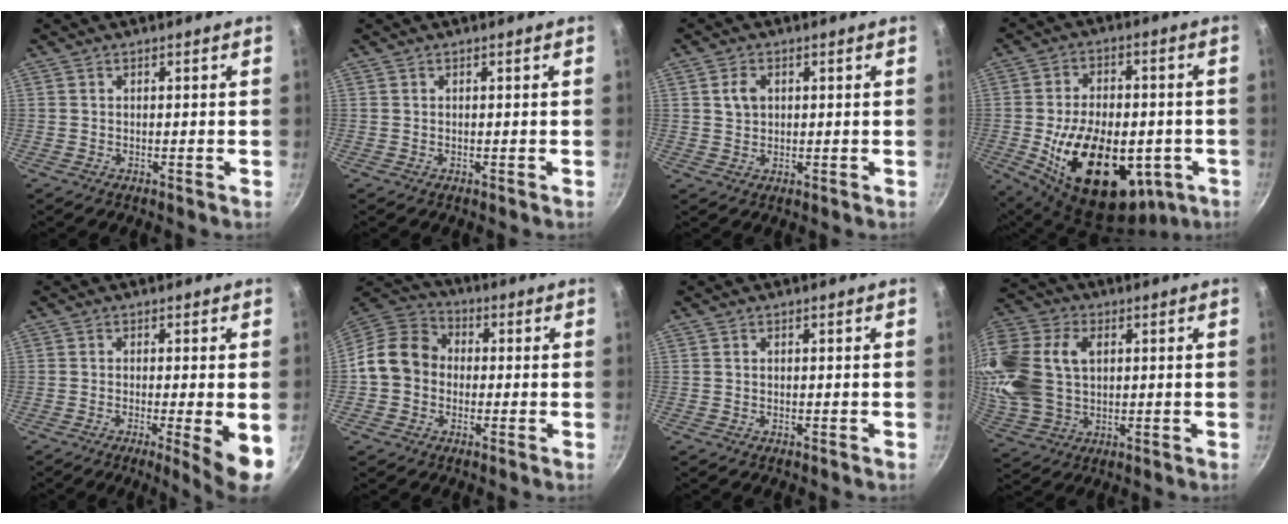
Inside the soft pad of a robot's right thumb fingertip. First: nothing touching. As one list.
[{"total": 0.0}, {"total": 3.3, "force": [0.9, 2.5, 2.0], "torque": [-0.027, 0.002, 0.016]}, {"total": 24.1, "force": [-5.4, 14.7, 18.2], "torque": [-0.285, 0.008, -0.063]}, {"total": 7.4, "force": [-1.8, 0.6, 7.1], "torque": [-0.098, -0.007, -0.022]}, {"total": 11.9, "force": [-0.7, 10.1, 6.3], "torque": [-0.078, 0.031, -0.035]}, {"total": 0.0}, {"total": 22.2, "force": [5.3, 15.9, 14.5], "torque": [-0.337, 0.021, 0.104]}]